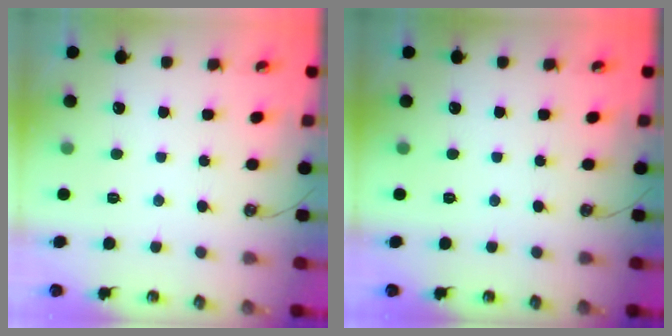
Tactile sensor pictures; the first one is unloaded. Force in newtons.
{"total": 0.0}